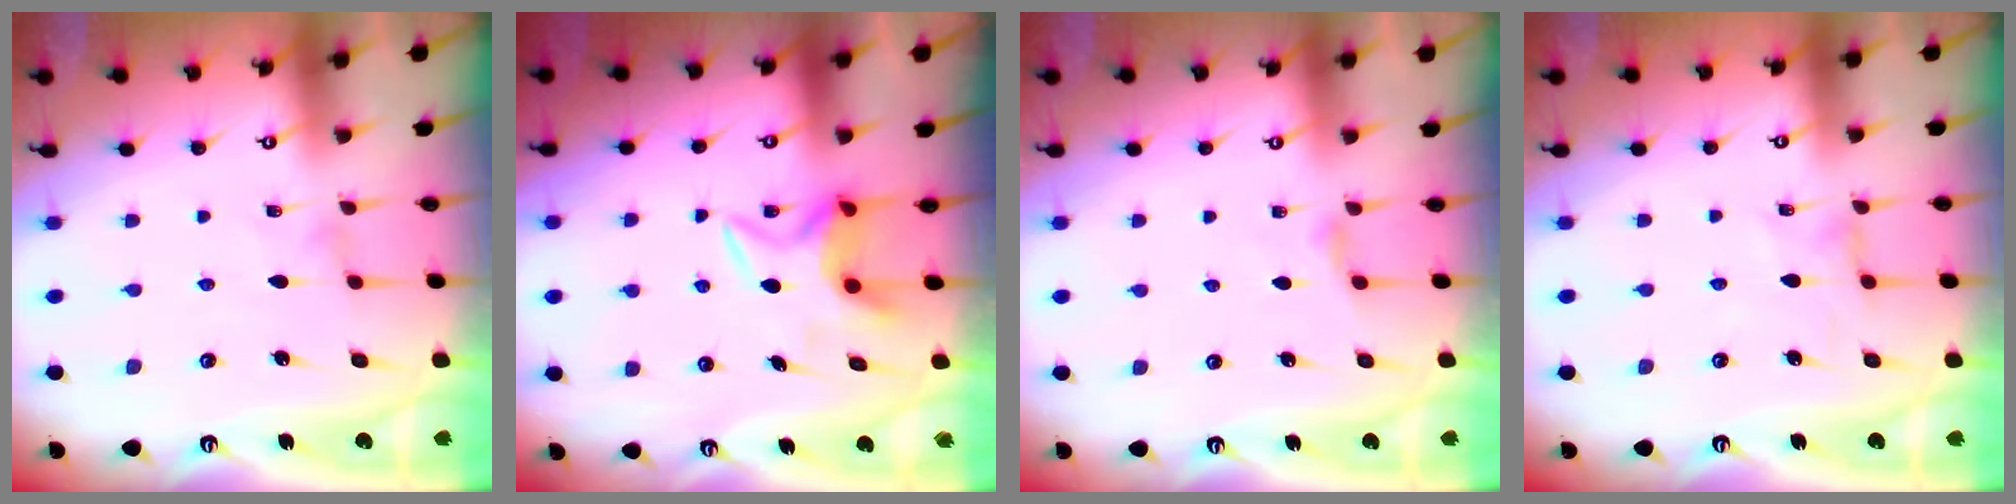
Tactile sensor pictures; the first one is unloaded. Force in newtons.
{"total": 5.9, "press": 5.9, "slide": 0.8}
{"total": 3.6, "press": 3.6, "slide": 0.6}
{"total": 0.9, "press": 0.9, "slide": 0.3}